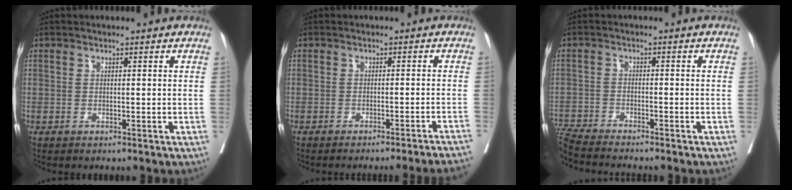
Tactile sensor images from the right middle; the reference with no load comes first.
{"total": 10.4, "force": [-9.7, -2.2, 2.9], "torque": [-0.012, -0.022, -0.112]}
{"total": 7.8, "force": [-7.4, -1.0, 2.3], "torque": [-0.046, -0.011, -0.133]}